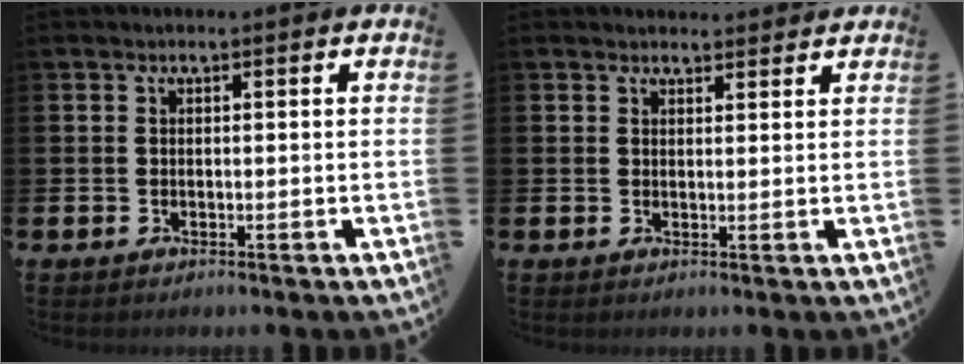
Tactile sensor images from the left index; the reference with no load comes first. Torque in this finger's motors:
{"motor_torque": [0.58, -0.81, -0.04, 0.00]}